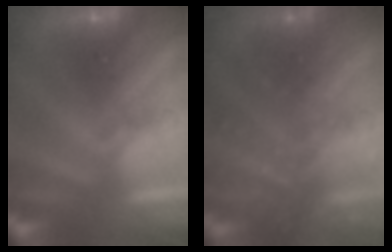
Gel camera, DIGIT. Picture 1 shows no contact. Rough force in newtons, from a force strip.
{"total": 13.7}